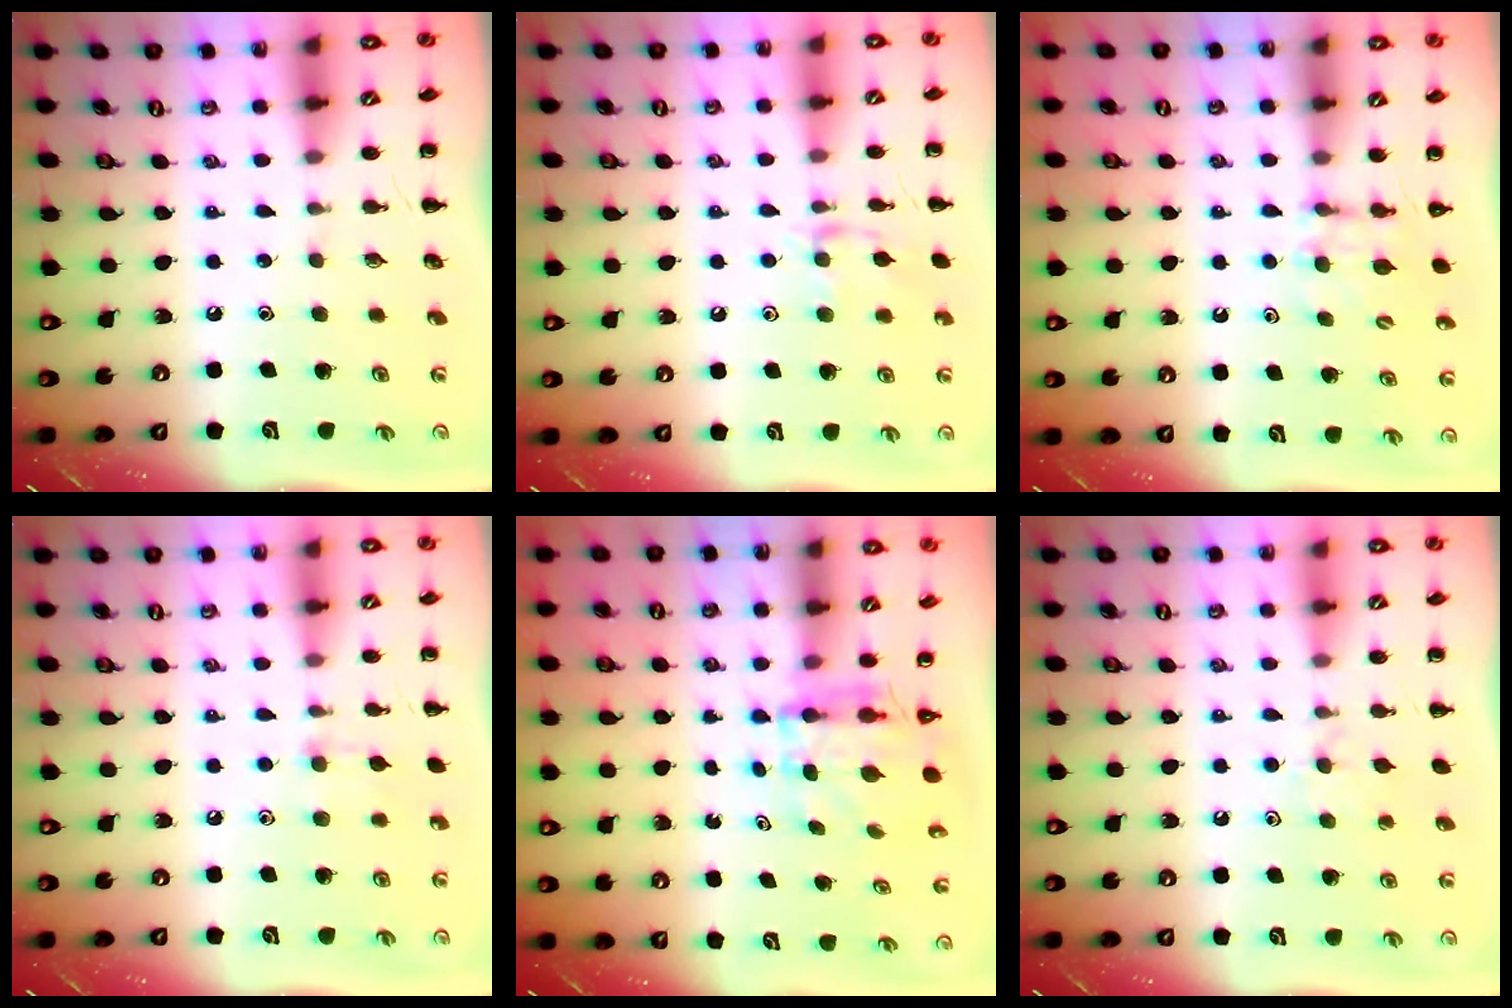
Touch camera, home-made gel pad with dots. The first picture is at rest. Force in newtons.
{"total": 9.4, "press": 9.4, "slide": 0.7}
{"total": 6.6, "press": 6.4, "slide": 1.6}
{"total": 7.0, "press": 6.5, "slide": 2.4}
{"total": 4.6, "press": 4.4, "slide": 1.6}
{"total": 5.4, "press": 5.1, "slide": 1.8}